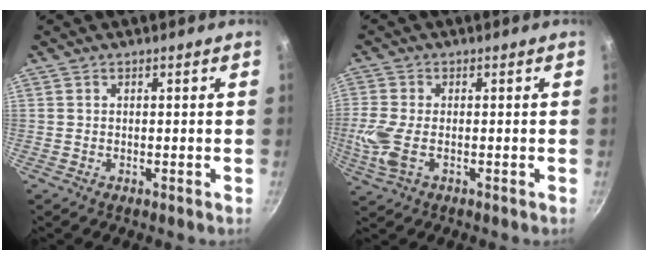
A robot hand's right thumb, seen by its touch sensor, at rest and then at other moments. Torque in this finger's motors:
{"motor_torque": [0.22, 0.22, 0.37, 0.74, 0.08]}